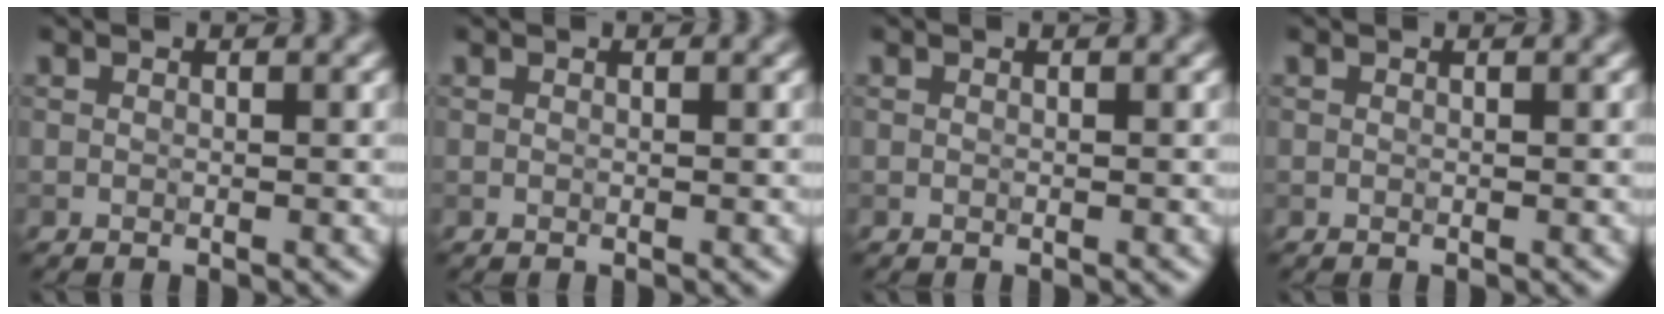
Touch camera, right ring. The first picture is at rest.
{"total": 0.0}
{"total": 0.0}
{"total": 0.0}